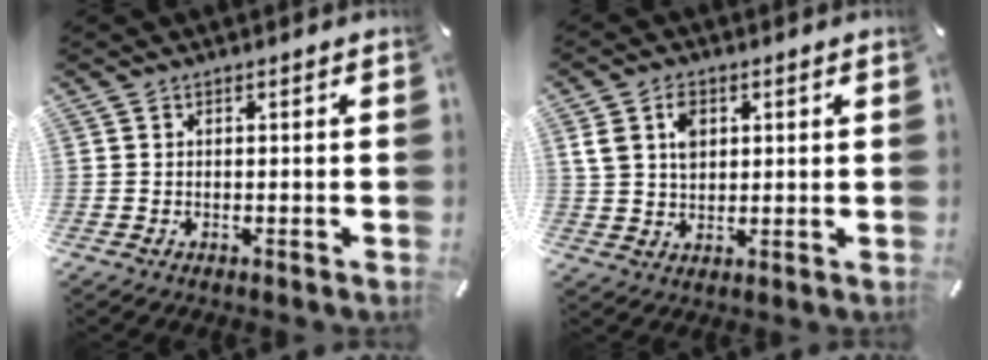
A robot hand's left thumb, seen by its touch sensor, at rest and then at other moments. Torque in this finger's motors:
{"motor_torque": [0.75, 1.11, 0.54, -0.81, 0.23]}